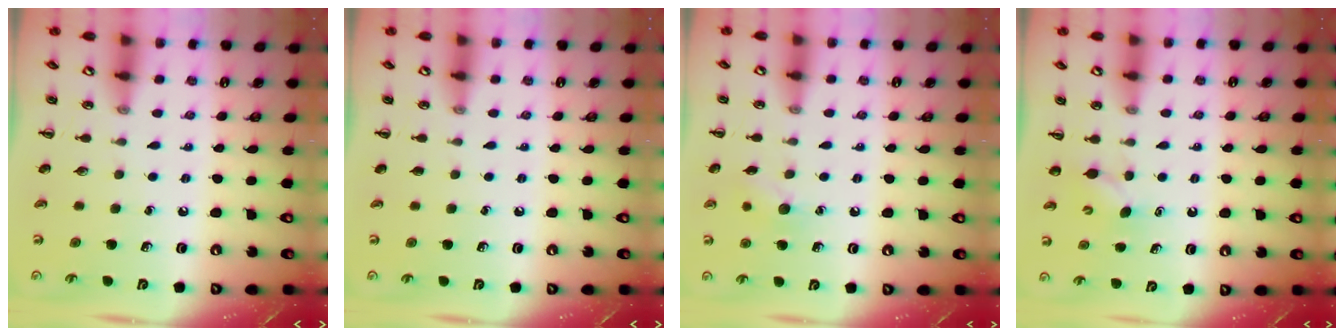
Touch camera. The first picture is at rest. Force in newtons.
{"total": 0.0}
{"total": 8.1, "press": 7.8, "slide": 2.1}
{"total": 3.5, "press": 3.3, "slide": 1.1}